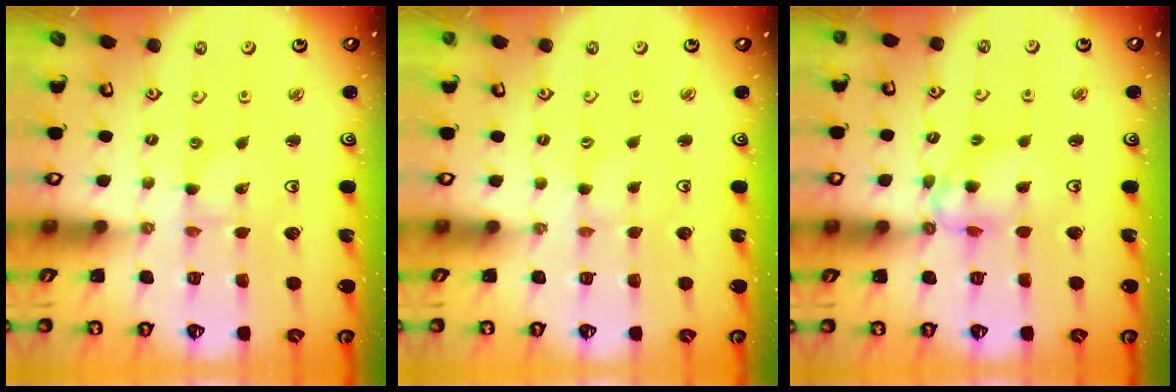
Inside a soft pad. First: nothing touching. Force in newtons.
{"total": 0.0}
{"total": 10.5, "press": 10.5, "slide": 1.0}